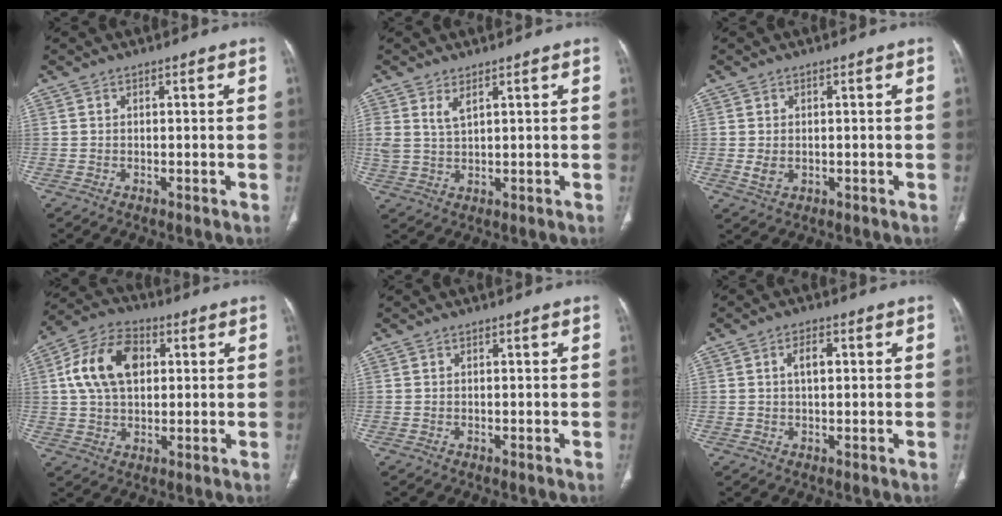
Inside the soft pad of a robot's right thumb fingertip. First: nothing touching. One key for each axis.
{"total": 3.6, "fx": 2.1, "fy": 1.4, "fz": 2.5, "tx": -0.054, "ty": -0.011, "tz": 0.049}
{"total": 2.6, "fx": -0.1, "fy": 1.8, "fz": 1.8, "tx": -0.036, "ty": -0.002, "tz": 0.003}
{"total": 13.5, "fx": 2.8, "fy": 8.8, "fz": 9.9, "tx": -0.172, "ty": 0.015, "tz": 0.045}
{"total": 0.0}
{"total": 3.6, "fx": 0.8, "fy": 1.8, "fz": 3.0, "tx": -0.051, "ty": 0.004, "tz": 0.013}